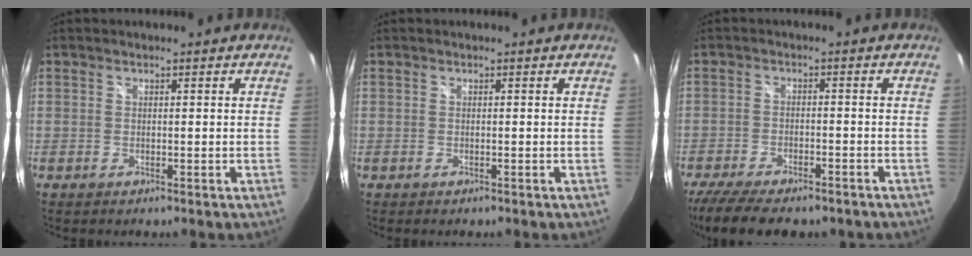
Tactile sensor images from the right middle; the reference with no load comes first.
{"total": 0.0}
{"total": 13.4, "force": [-10.7, 4.0, 7.0], "torque": [-0.152, -0.040, -0.168]}